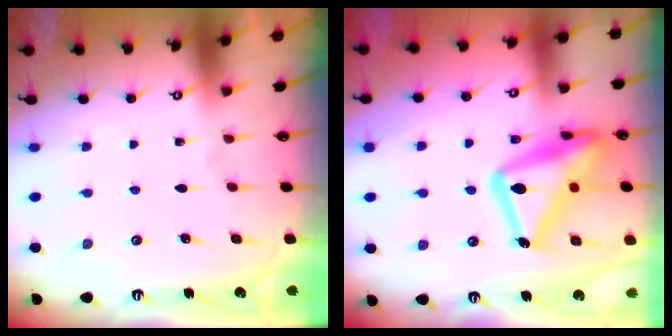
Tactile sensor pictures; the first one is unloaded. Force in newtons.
{"total": 22.6, "press": 22.5, "slide": 1.7}